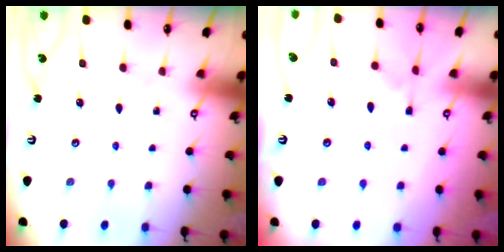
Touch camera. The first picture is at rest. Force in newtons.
{"total": 2.1, "press": 1.9, "slide": 1.0}